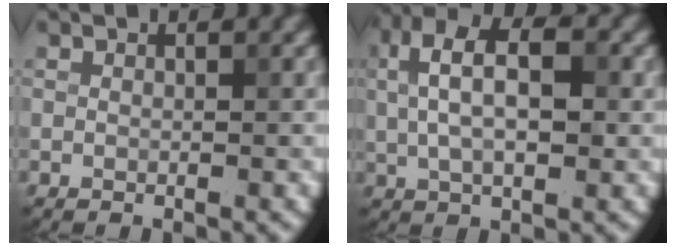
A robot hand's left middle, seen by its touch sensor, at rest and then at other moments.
{"total": 6.9, "force": [1.6, 3.4, 5.8], "torque": [-0.103, 0.016, 0.023]}